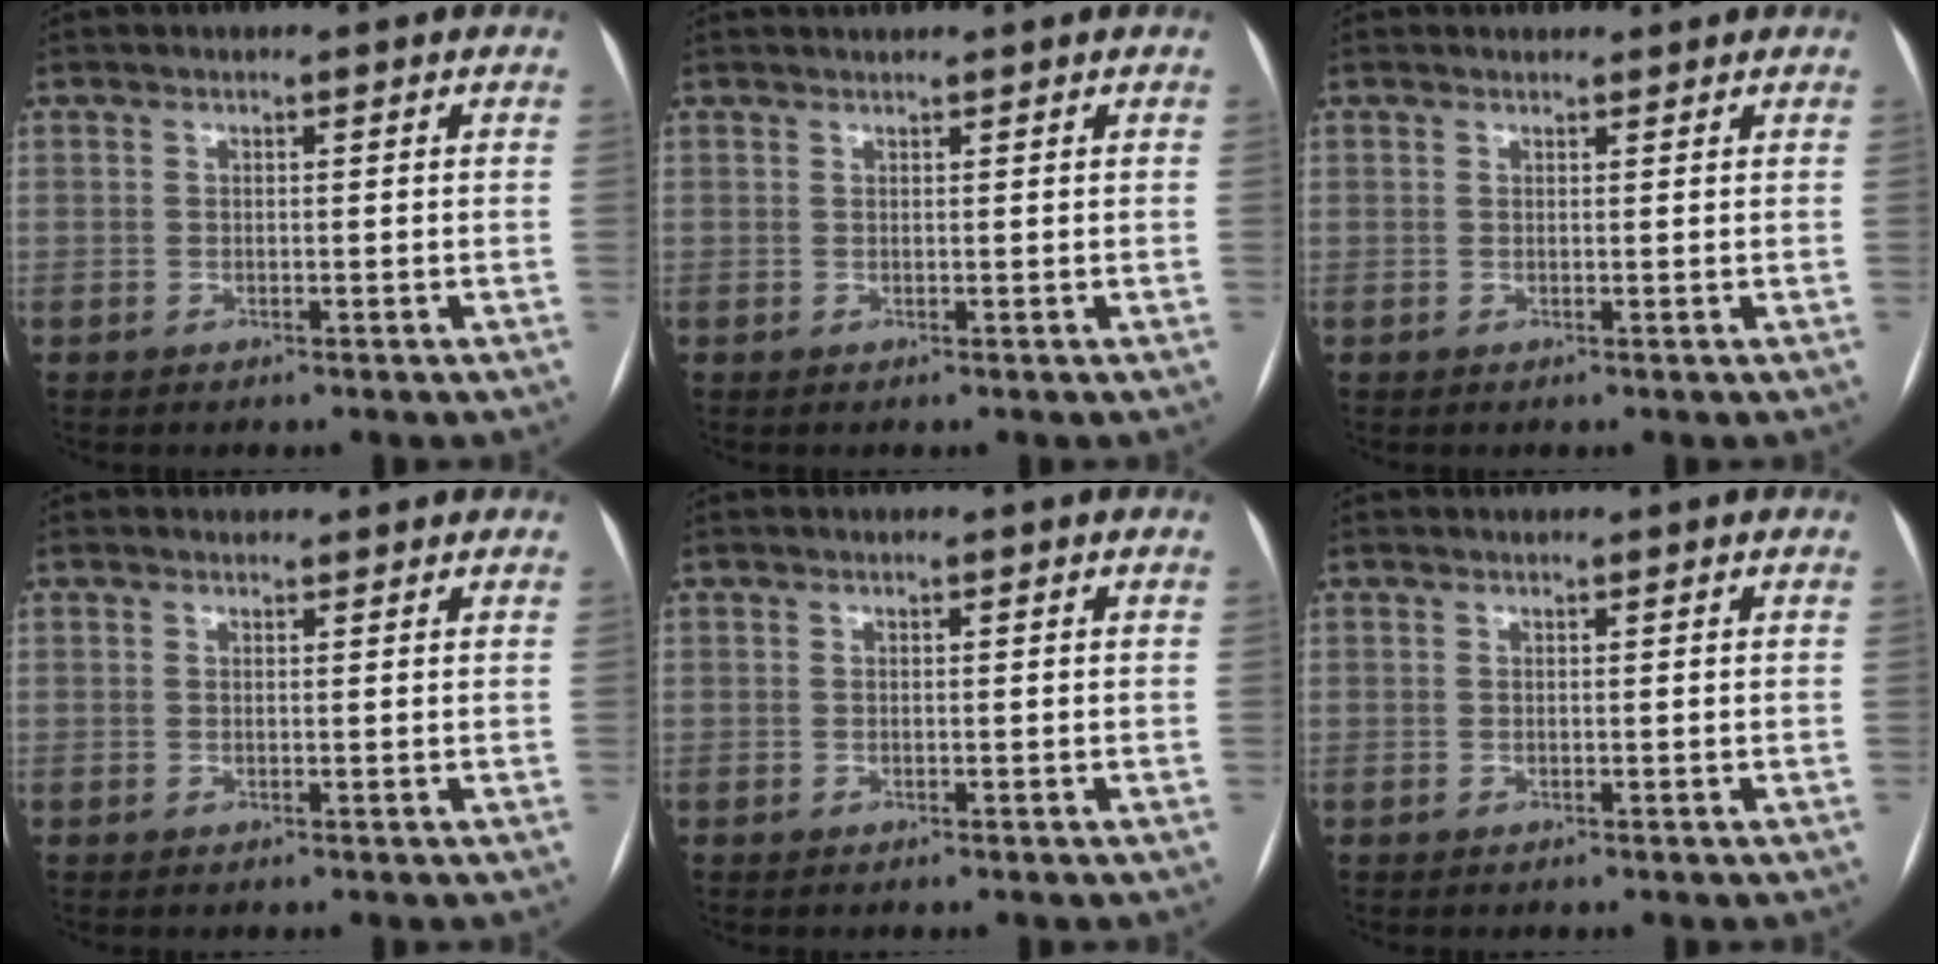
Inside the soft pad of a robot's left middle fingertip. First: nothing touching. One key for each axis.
{"total": 1.3, "fx": 1.2, "fy": -0.3, "fz": 0.2, "tx": -0.003, "ty": 0.017, "tz": 0.028}
{"total": 1.6, "fx": 1.6, "fy": 0.5, "fz": 0.1, "tx": -0.007, "ty": 0.012, "tz": 0.023}
{"total": 1.3, "fx": 1.2, "fy": 0.3, "fz": 0.2, "tx": -0.009, "ty": 0.015, "tz": 0.020}
{"total": 0.0}
{"total": 0.6, "fx": 0.6, "fy": 0.1, "fz": 0.1, "tx": -0.004, "ty": 0.015, "tz": 0.013}